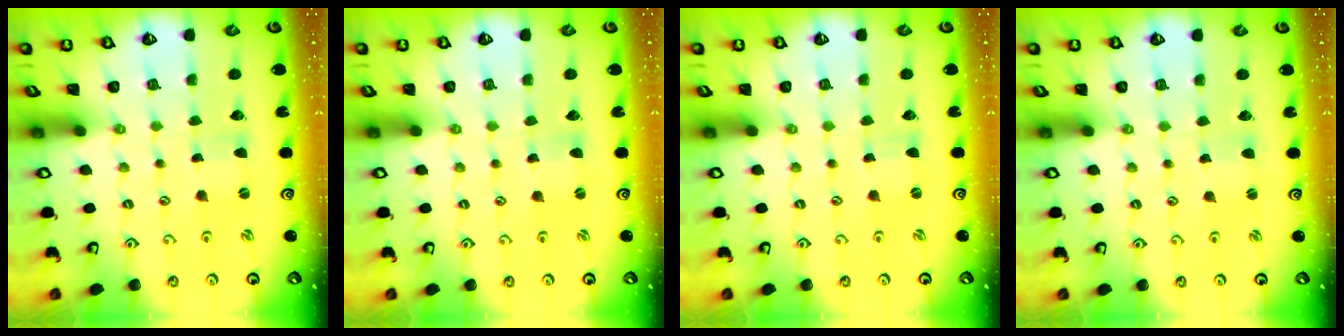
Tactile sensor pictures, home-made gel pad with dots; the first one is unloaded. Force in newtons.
{"total": 0.0}
{"total": 0.0}
{"total": 2.1, "press": 2.0, "slide": 0.4}